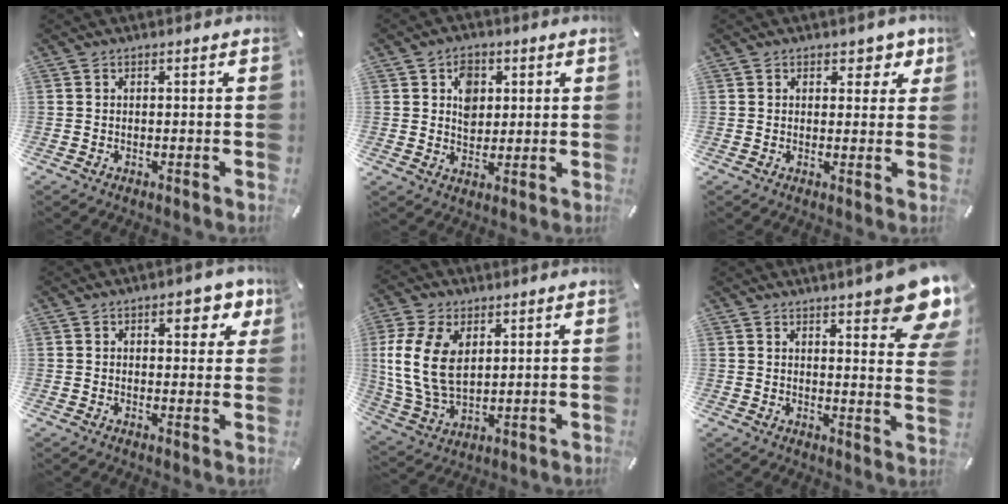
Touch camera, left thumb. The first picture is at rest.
{"total": 6.2, "force": [1.6, 5.1, 3.2], "torque": [-0.036, -0.007, 0.023]}
{"total": 4.3, "force": [2.4, 2.9, 2.0], "torque": [-0.002, -0.015, 0.034]}
{"total": 7.4, "force": [3.5, 4.0, 5.1], "torque": [-0.053, -0.017, 0.054]}
{"total": 13.3, "force": [3.2, 9.2, 9.1], "torque": [-0.227, 0.001, 0.060]}
{"total": 11.5, "force": [8.0, 2.8, 7.8], "torque": [-0.103, -0.060, 0.139]}